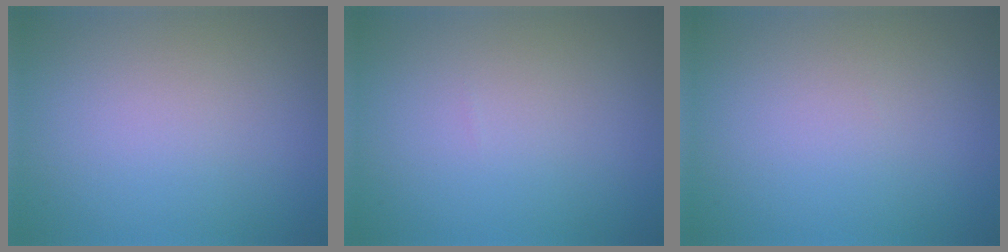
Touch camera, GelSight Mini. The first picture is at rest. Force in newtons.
{"total": 0.0}
{"total": 0.0}